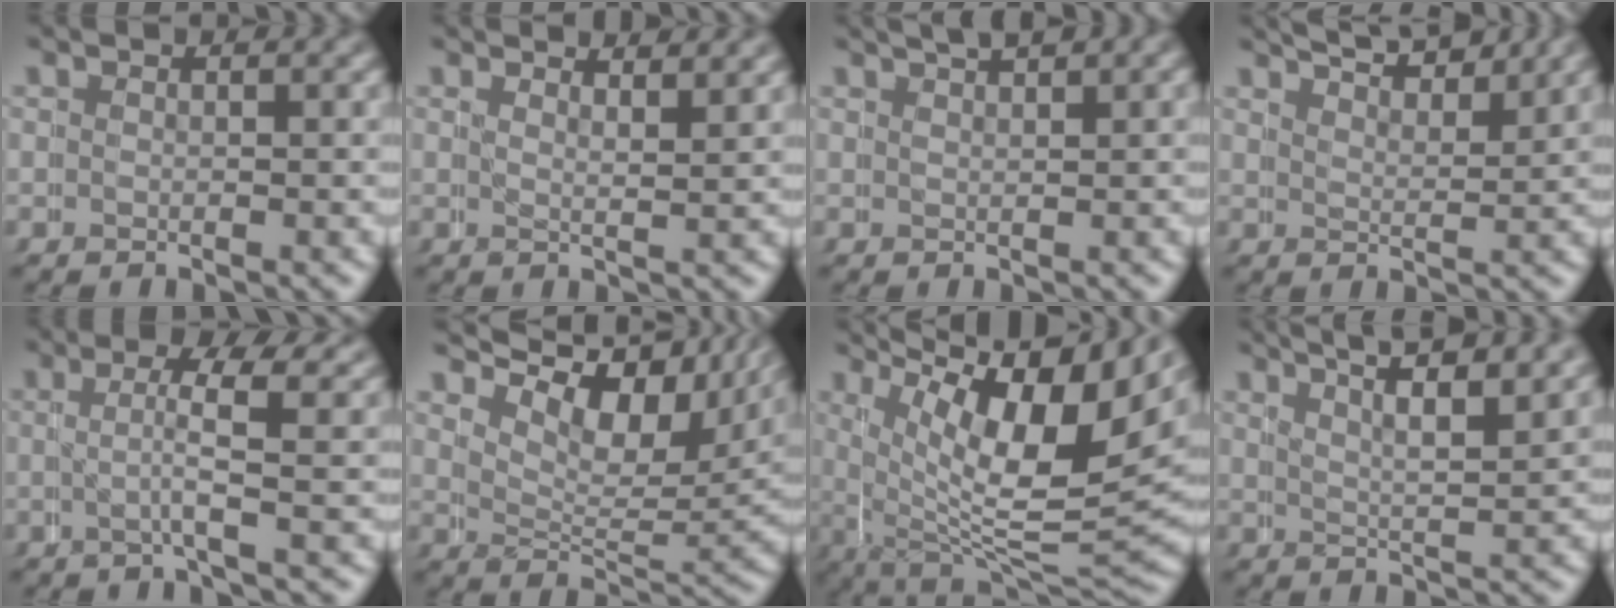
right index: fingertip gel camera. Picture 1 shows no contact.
{"total": 2.1, "force": [2.0, -0.3, 0.1], "torque": [-0.017, -0.013, 0.033]}
{"total": 2.7, "force": [2.4, 0.4, 1.1], "torque": [-0.010, 0.005, 0.037]}
{"total": 6.2, "force": [5.6, 1.4, 2.4], "torque": [-0.038, 0.007, 0.084]}
{"total": 2.6, "force": [1.1, 0.0, 2.4], "torque": [-0.050, -0.003, 0.011]}
{"total": 10.5, "force": [7.0, 4.9, 6.1], "torque": [-0.076, 0.026, 0.087]}
{"total": 16.1, "force": [5.7, 7.7, 12.9], "torque": [-0.189, 0.002, 0.084]}
{"total": 6.3, "force": [4.9, 1.5, 3.6], "torque": [-0.052, 0.014, 0.066]}